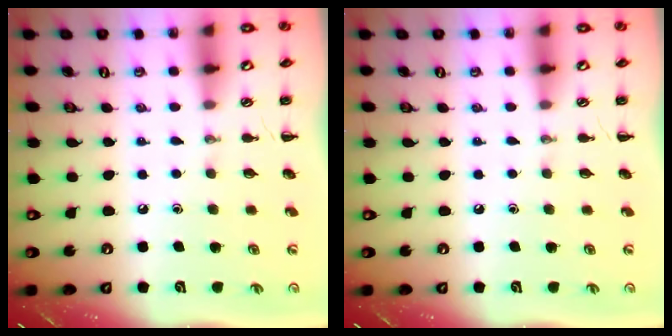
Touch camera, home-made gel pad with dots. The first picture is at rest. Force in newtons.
{"total": 0.0}